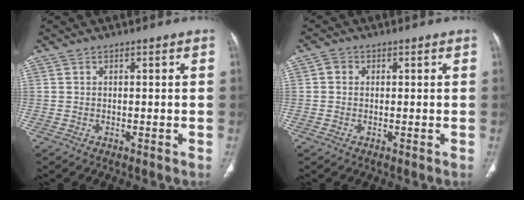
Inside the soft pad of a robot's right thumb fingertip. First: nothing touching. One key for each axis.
{"total": 1.8, "fx": 0.3, "fy": 1.6, "fz": 0.8, "tx": -0.009, "ty": 0.003, "tz": 0.002}